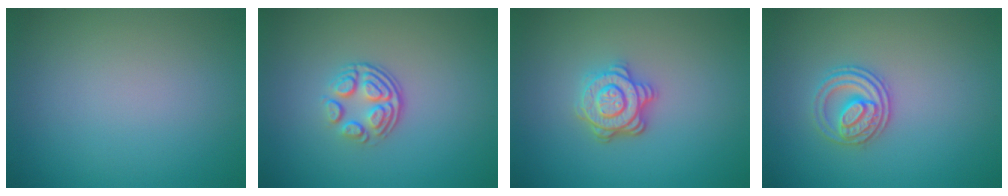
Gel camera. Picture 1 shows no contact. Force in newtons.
{"total": 3.5, "press": 2.4, "slide": 2.5}
{"total": 4.0, "press": 3.2, "slide": 2.5}
{"total": 2.8, "press": 2.6, "slide": 1.1}